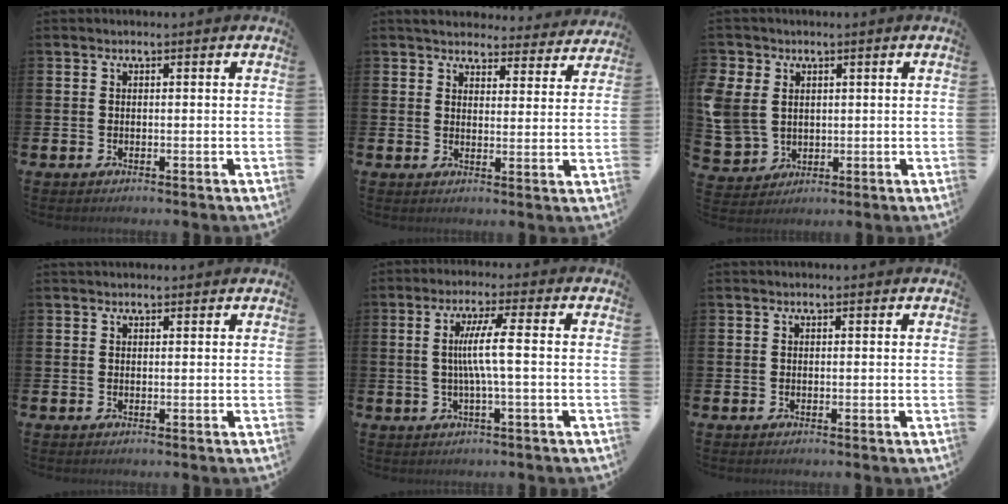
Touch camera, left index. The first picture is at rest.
{"total": 4.8, "force": [4.6, 1.2, 0.4], "torque": [-0.016, -0.034, 0.081]}
{"total": 6.0, "force": [2.8, 5.0, 1.7], "torque": [-0.068, 0.005, 0.055]}
{"total": 1.0, "force": [1.0, 0.3, 0.1], "torque": [0.005, 0.000, 0.017]}
{"total": 5.6, "force": [0.4, -0.2, 5.6], "torque": [-0.107, -0.001, 0.001]}
{"total": 0.0}